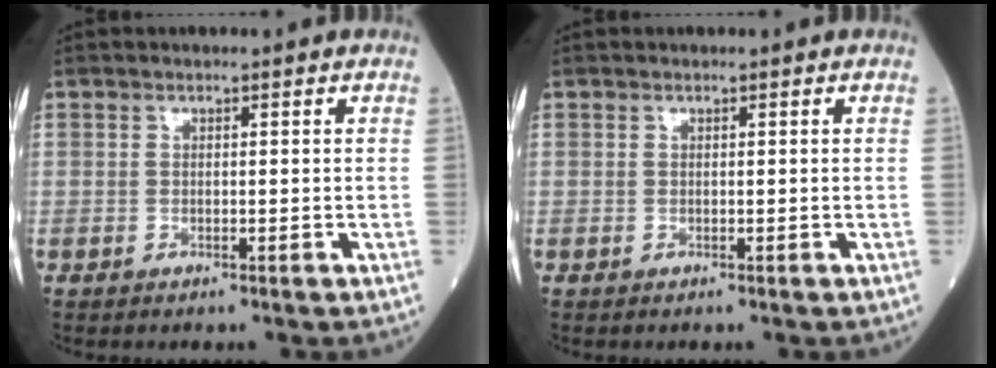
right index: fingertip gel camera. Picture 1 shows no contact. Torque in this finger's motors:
{"motor_torque": [0.00, 0.00, 0.00, -0.01]}